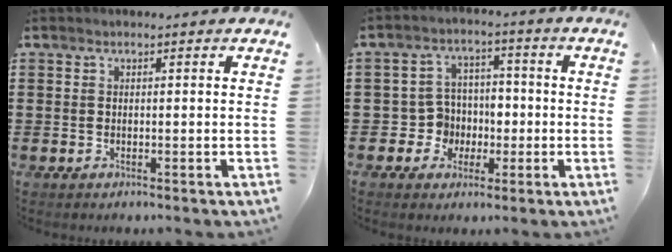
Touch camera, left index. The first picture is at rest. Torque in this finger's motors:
{"motor_torque": [0.21, 0.10, 0.13, 0.01]}